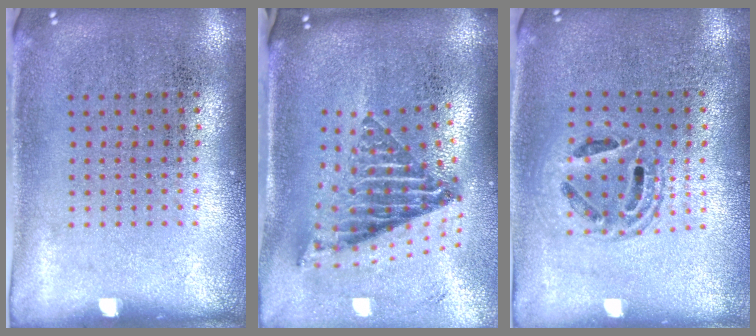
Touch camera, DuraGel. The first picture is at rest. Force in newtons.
{"total": 2.6, "press": 1.7, "slide": 1.9}
{"total": 1.4, "press": 1.3, "slide": 0.7}